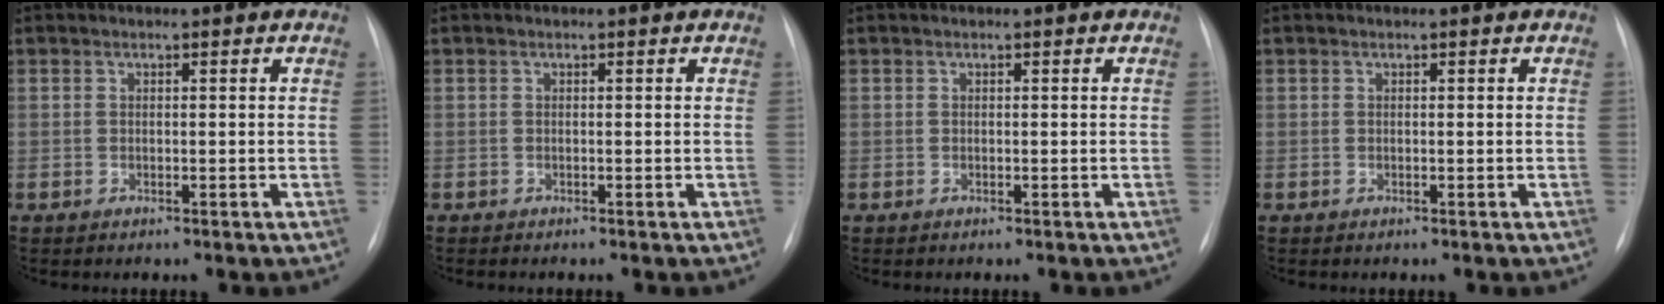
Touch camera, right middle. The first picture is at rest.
{"total": 0.0}
{"total": 0.0}
{"total": 0.0}